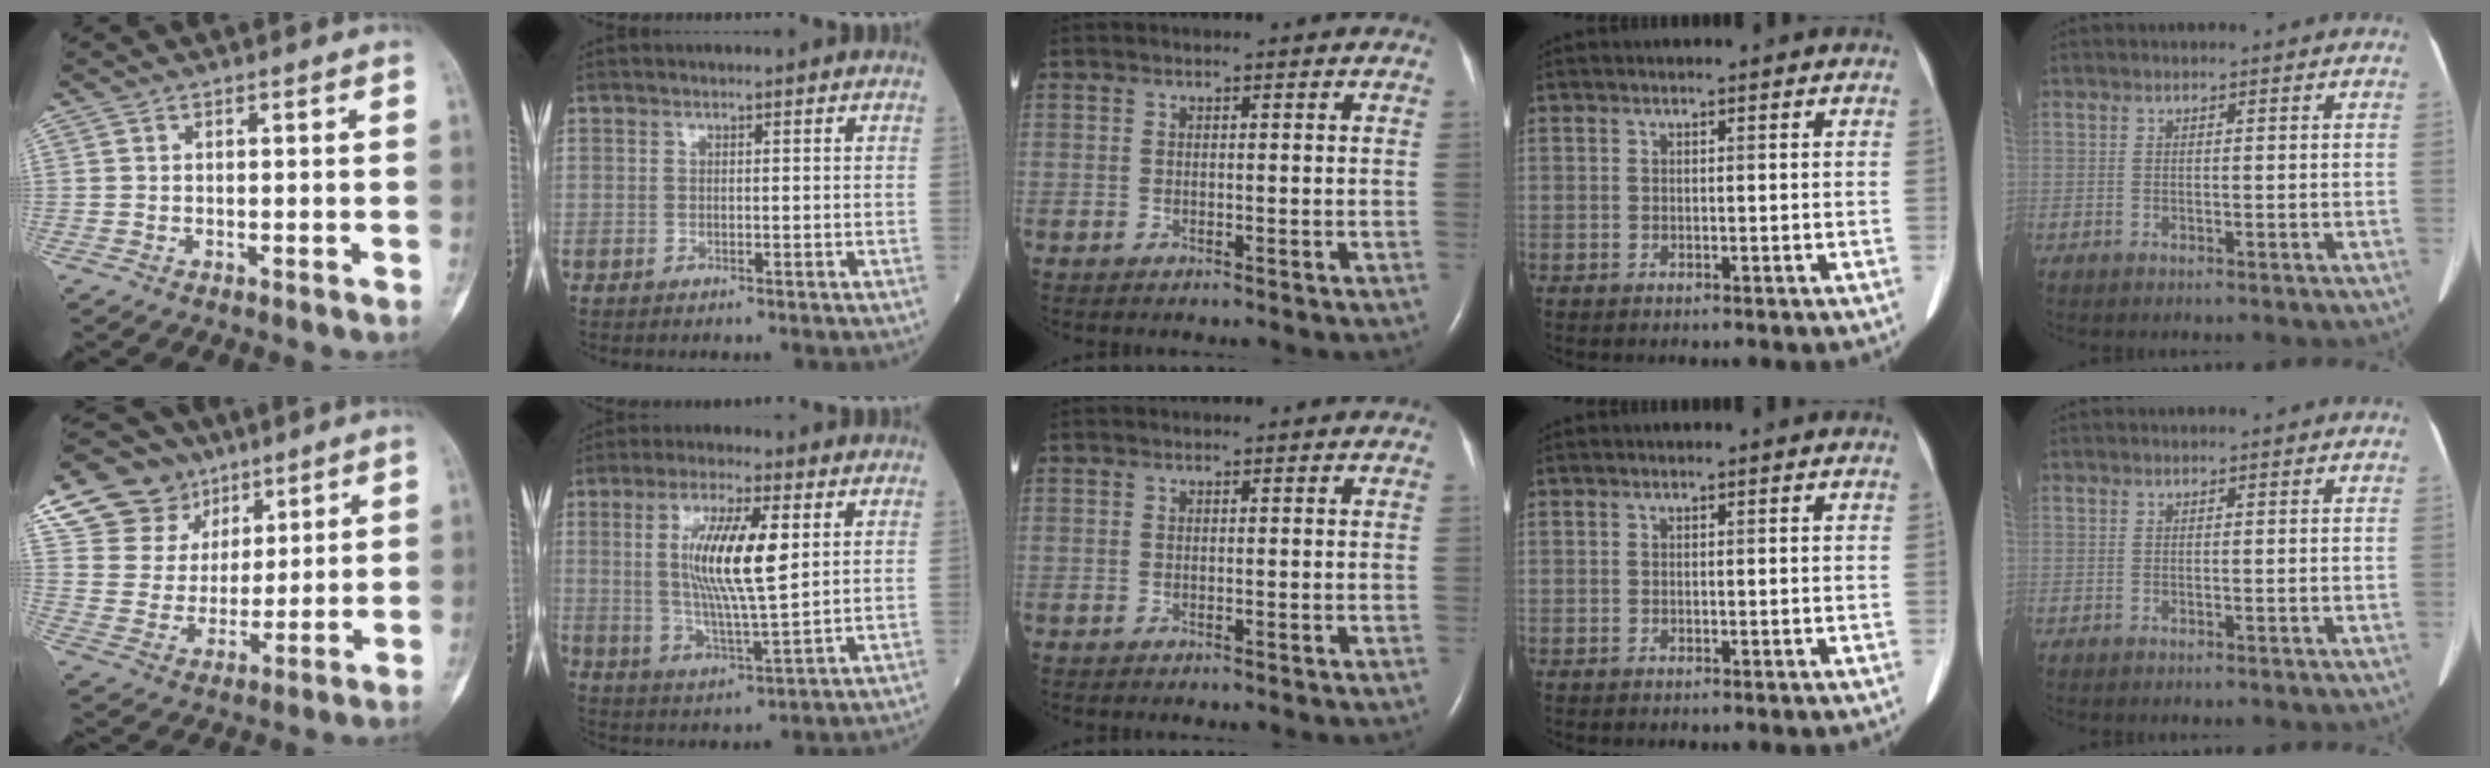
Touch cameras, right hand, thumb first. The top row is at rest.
{"thumb": {"total": 14.7, "force": [8.7, 11.3, 3.8], "torque": [-0.031, -0.023, 0.163]}, "index": {"total": 12.1, "force": [2.8, 1.6, 11.6], "torque": [-0.227, -0.002, 0.053]}}